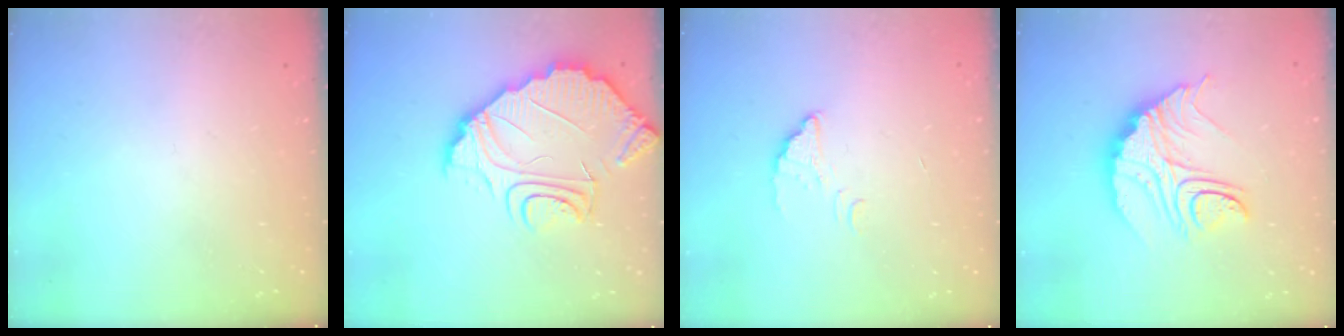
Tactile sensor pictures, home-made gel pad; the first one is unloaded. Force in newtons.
{"total": 10.0, "press": 9.9, "slide": 1.0}
{"total": 2.6, "press": 2.6, "slide": 0.1}
{"total": 15.0, "press": 14.9, "slide": 1.5}